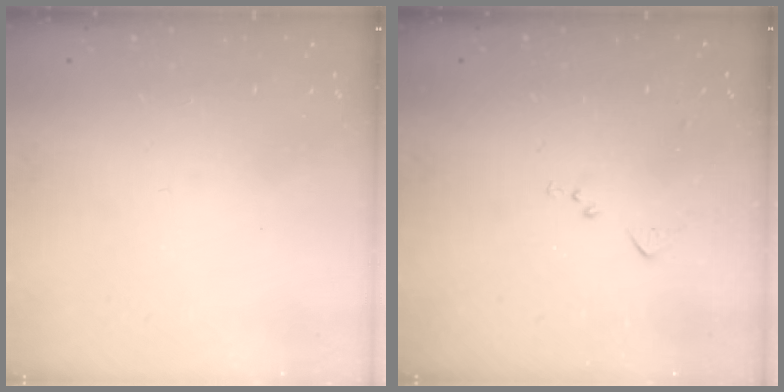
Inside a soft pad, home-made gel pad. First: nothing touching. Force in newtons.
{"total": 6.3, "press": 6.3, "slide": 0.9}